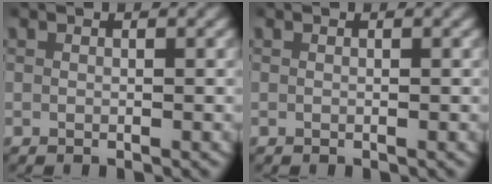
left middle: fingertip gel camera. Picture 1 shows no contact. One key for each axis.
{"total": 0.0}